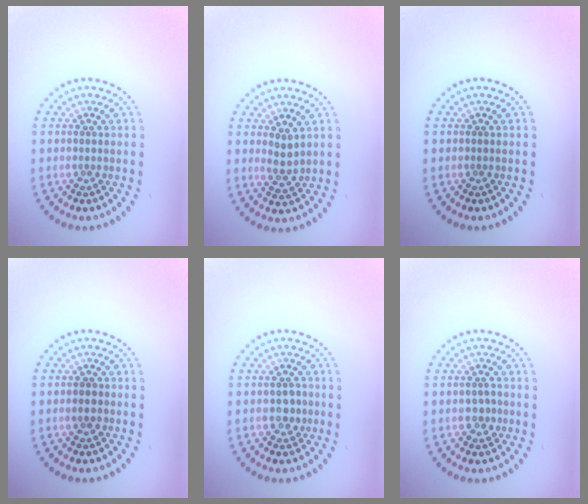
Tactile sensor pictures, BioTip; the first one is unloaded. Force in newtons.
{"total": 1.8, "press": 1.6, "slide": 0.7}
{"total": 0.0}
{"total": 1.1, "press": 1.1, "slide": 0.2}
{"total": 1.5, "press": 1.5, "slide": 0.3}
{"total": 1.5, "press": 1.4, "slide": 0.4}